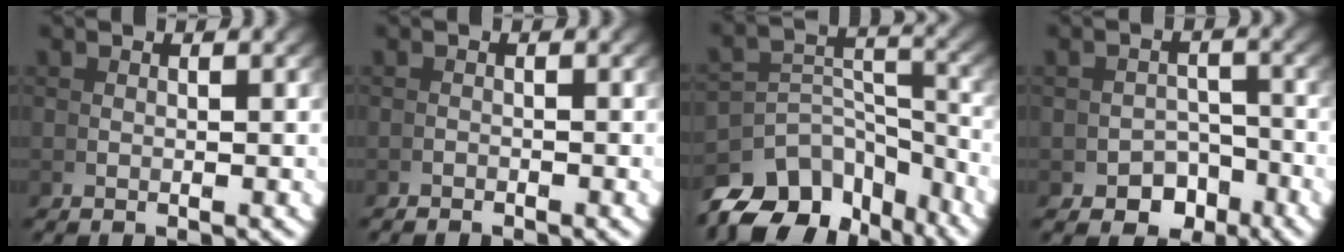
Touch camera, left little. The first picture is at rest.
{"total": 1.3, "force": [-0.8, -0.8, -0.7], "torque": [0.020, -0.003, -0.016]}
{"total": 8.8, "force": [-4.8, 5.6, 4.9], "torque": [-0.073, -0.029, -0.072]}
{"total": 4.5, "force": [-3.4, 2.9, 0.7], "torque": [0.025, -0.010, -0.057]}